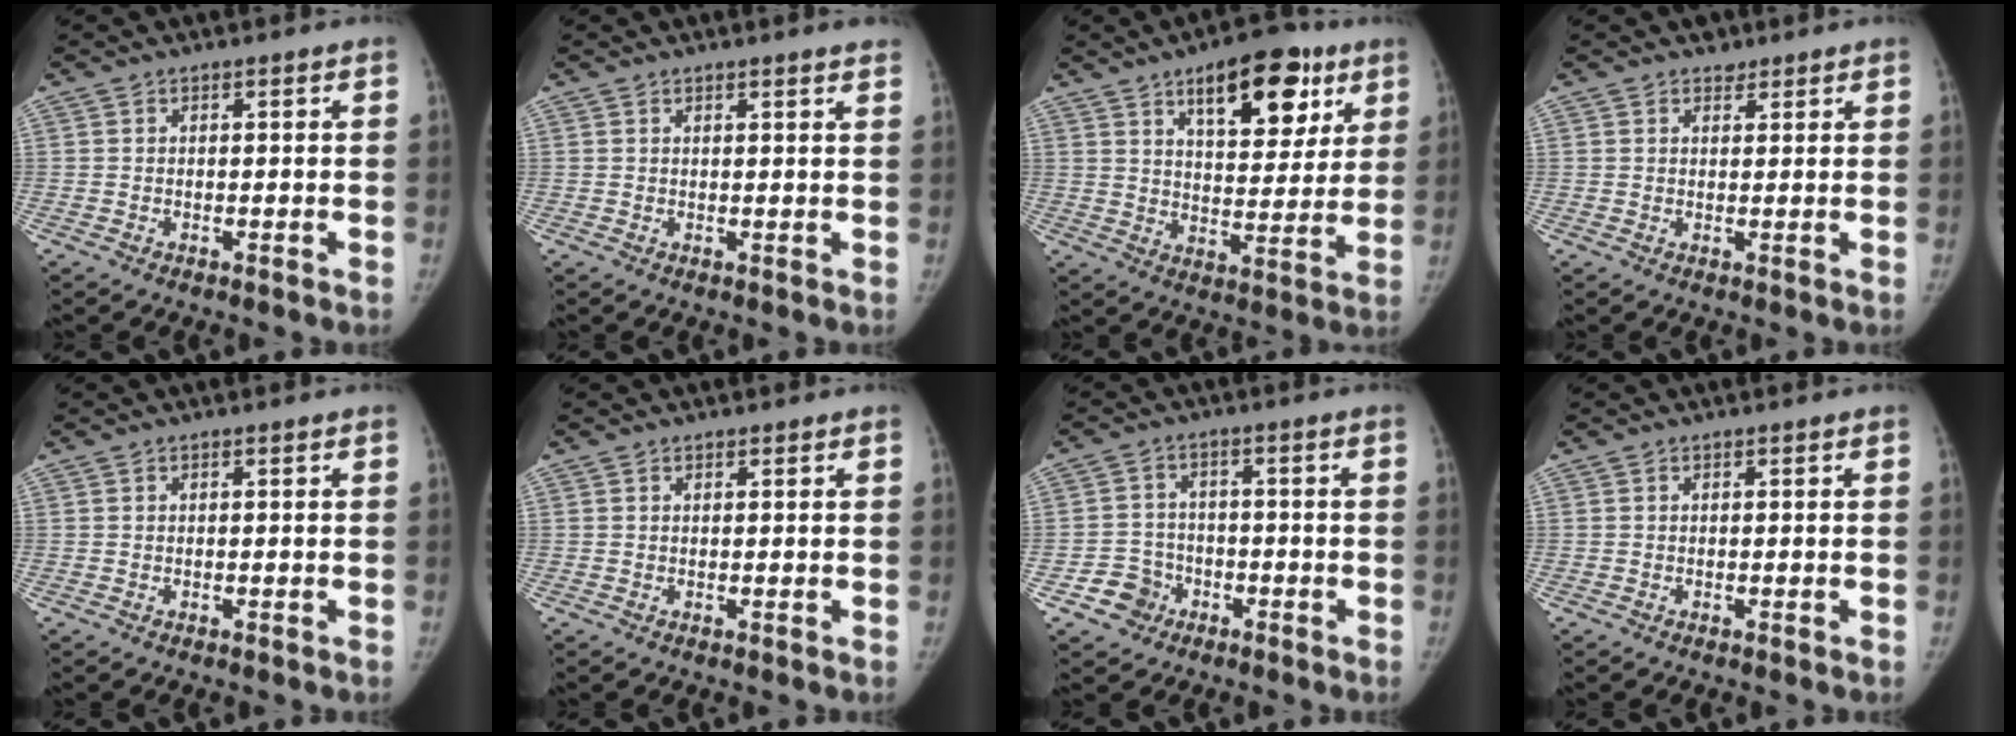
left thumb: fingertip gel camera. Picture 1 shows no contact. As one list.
[{"total": 2.3, "force": [2.1, 0.1, 1.0], "torque": [-0.007, -0.005, 0.015]}, {"total": 15.9, "force": [8.4, 7.4, 11.2], "torque": [-0.110, -0.030, 0.124]}, {"total": 1.7, "force": [1.2, 1.2, 0.1], "torque": [0.013, -0.007, 0.012]}, {"total": 0.0}, {"total": 0.0}, {"total": 5.4, "force": [-2.8, 4.6, 0.7], "torque": [0.016, 0.022, -0.049]}, {"total": 0.0}]